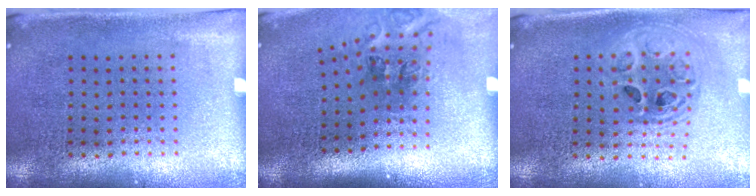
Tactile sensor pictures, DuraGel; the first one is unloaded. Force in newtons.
{"total": 1.7, "press": 1.1, "slide": 1.2}
{"total": 2.0, "press": 1.6, "slide": 1.2}